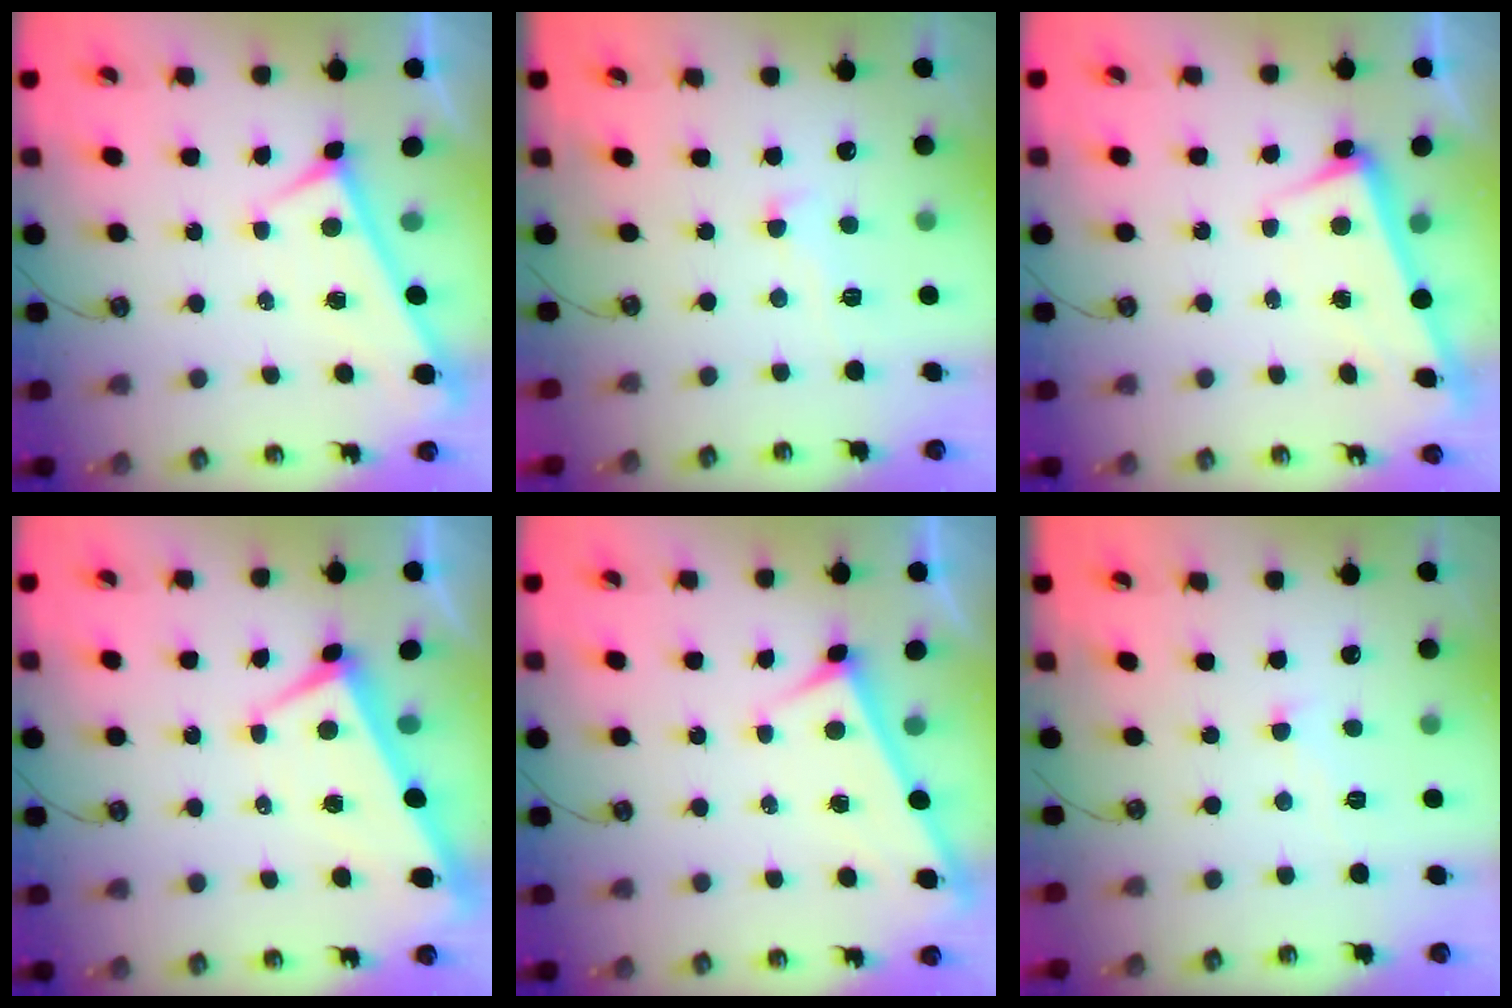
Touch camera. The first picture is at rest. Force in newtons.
{"total": 1.1, "press": 0.4, "slide": 1.0}
{"total": 2.6, "press": 2.4, "slide": 1.0}
{"total": 0.9, "press": 0.1, "slide": 0.9}
{"total": 3.7, "press": 3.7, "slide": 0.2}
{"total": 0.6, "press": 0.4, "slide": 0.4}